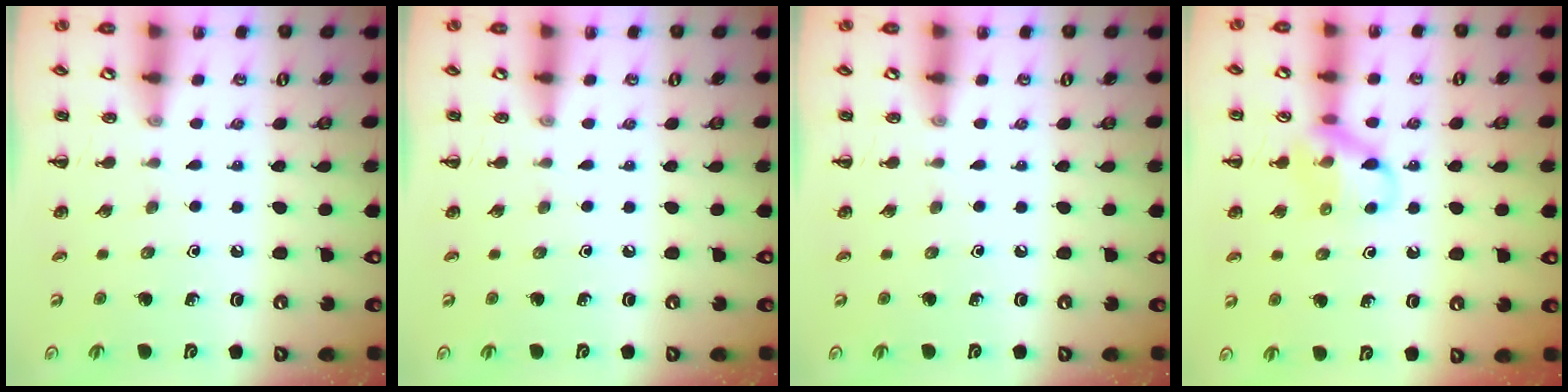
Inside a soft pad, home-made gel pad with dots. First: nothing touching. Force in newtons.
{"total": 0.0}
{"total": 0.0}
{"total": 11.2, "press": 11.1, "slide": 1.0}